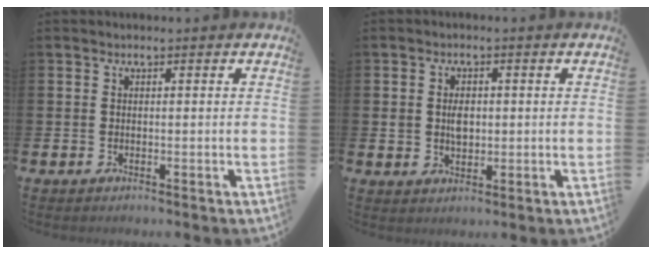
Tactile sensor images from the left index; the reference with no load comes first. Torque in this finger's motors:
{"motor_torque": [0.58, -0.07, 0.05, 0.11]}